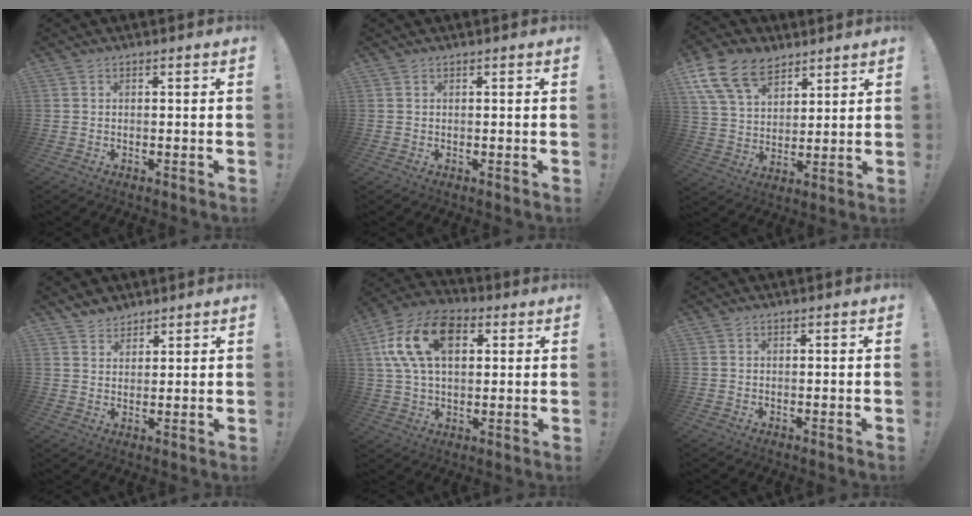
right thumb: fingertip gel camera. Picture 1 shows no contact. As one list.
[{"total": 0.0}, {"total": 15.5, "force": [9.3, 9.7, 7.7], "torque": [-0.144, -0.044, 0.178]}, {"total": 4.5, "force": [3.8, 2.3, 0.3], "torque": [-0.004, -0.026, 0.073]}, {"total": 18.9, "force": [6.1, 12.0, 13.2], "torque": [-0.255, -0.004, 0.109]}, {"total": 0.0}]